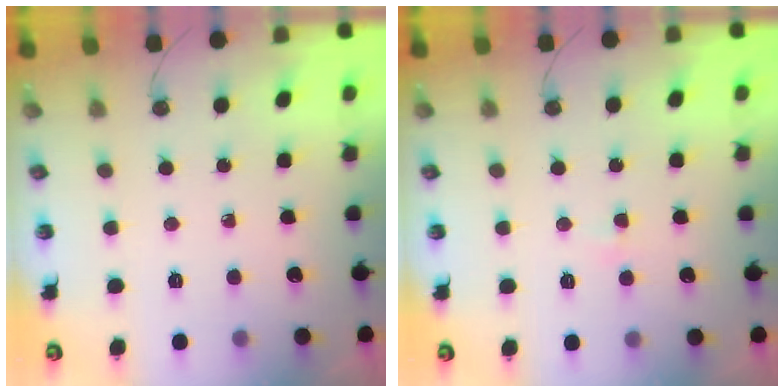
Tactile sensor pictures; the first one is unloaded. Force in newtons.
{"total": 2.1, "press": 2.1, "slide": 0.4}